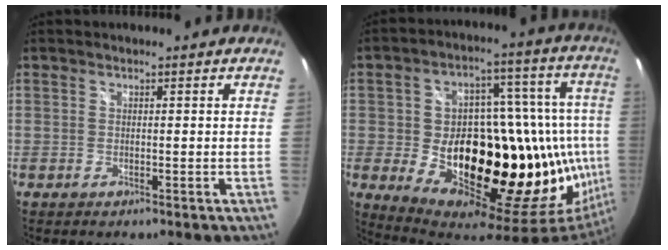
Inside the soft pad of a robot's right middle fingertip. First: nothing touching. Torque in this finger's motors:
{"motor_torque": [1.90, -0.24, 0.67, 0.21]}